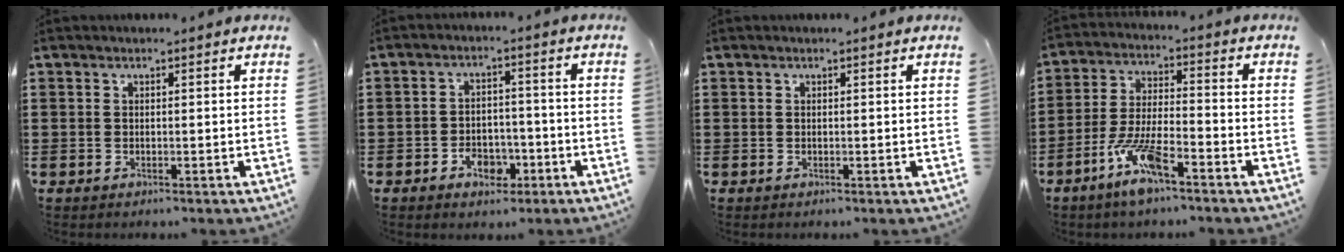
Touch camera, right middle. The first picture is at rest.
{"total": 4.4, "force": [-2.5, 2.6, 2.5], "torque": [-0.034, 0.004, -0.047]}
{"total": 0.0}
{"total": 8.6, "force": [-5.5, 1.8, 6.4], "torque": [-0.140, -0.004, -0.104]}